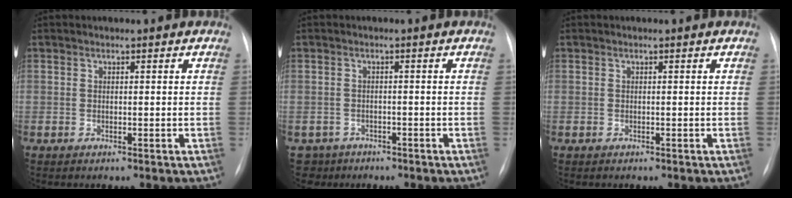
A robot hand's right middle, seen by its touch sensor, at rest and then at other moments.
{"total": 3.8, "force": [-2.7, 2.5, -0.7], "torque": [0.012, 0.003, -0.046]}
{"total": 0.0}